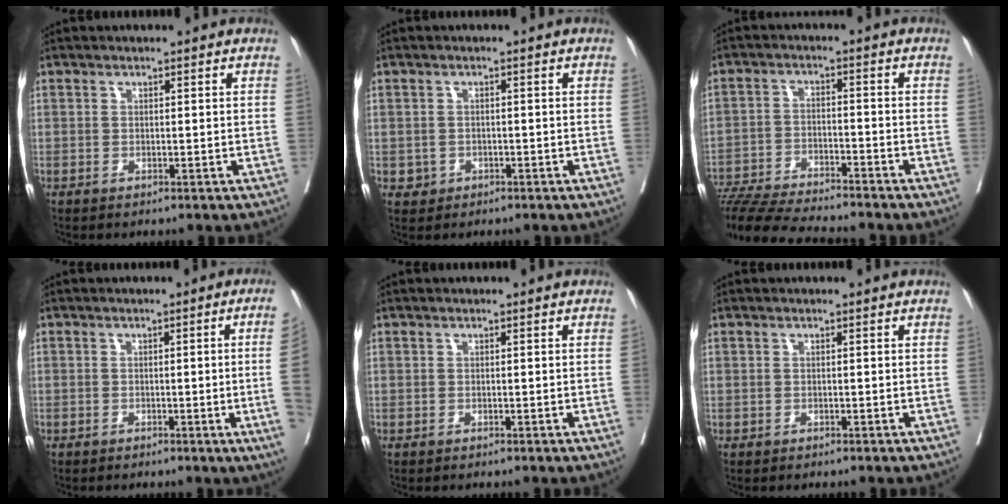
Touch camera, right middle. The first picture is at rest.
{"total": 1.7, "force": [-0.5, 1.6, 0.2], "torque": [0.000, 0.007, -0.003]}
{"total": 14.6, "force": [-13.4, 0.8, 5.9], "torque": [-0.097, -0.019, -0.213]}
{"total": 6.1, "force": [-0.9, -1.9, 5.7], "torque": [-0.053, -0.012, -0.015]}
{"total": 0.0}
{"total": 0.0}